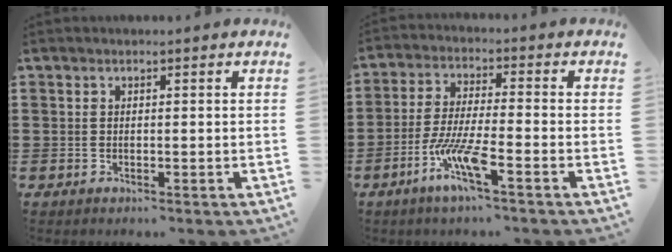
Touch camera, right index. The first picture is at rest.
{"total": 8.2, "force": [-4.5, 0.8, 6.8], "torque": [-0.156, -0.015, -0.092]}